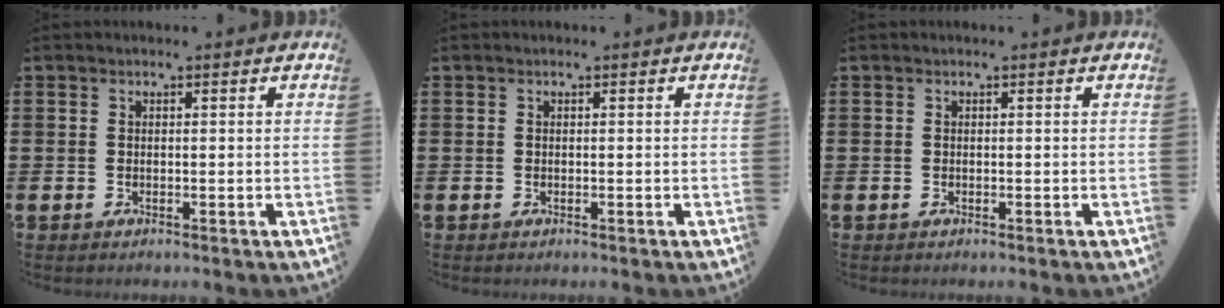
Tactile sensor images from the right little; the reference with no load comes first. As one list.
[{"total": 0.0}, {"total": 0.0}]